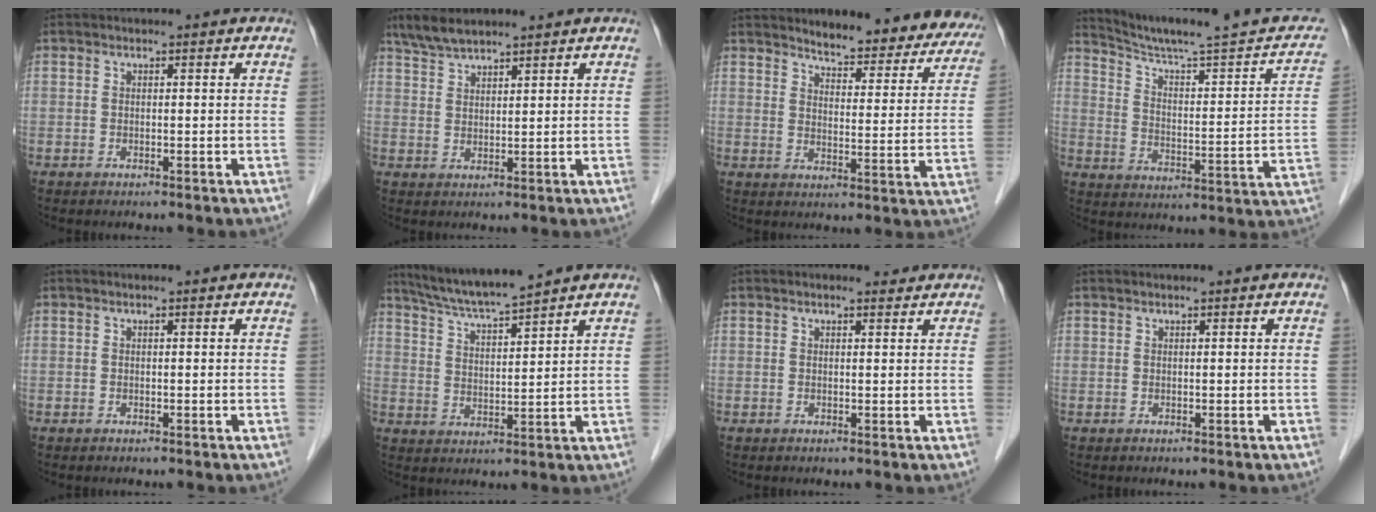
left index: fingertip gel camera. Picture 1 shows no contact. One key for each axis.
{"total": 4.8, "fx": 4.3, "fy": 0.8, "fz": 2.1, "tx": -0.051, "ty": 0.016, "tz": 0.089}
{"total": 17.1, "fx": 15.8, "fy": 4.1, "fz": 5.1, "tx": -0.030, "ty": -0.037, "tz": 0.175}
{"total": 20.2, "fx": 17.7, "fy": 1.9, "fz": 9.5, "tx": -0.132, "ty": -0.016, "tz": 0.242}
{"total": 0.0}
{"total": 8.4, "fx": 7.7, "fy": -1.0, "fz": 3.4, "tx": -0.064, "ty": 0.007, "tz": 0.145}
{"total": 1.6, "fx": 1.4, "fy": 0.6, "fz": 0.5, "tx": -0.013, "ty": 0.005, "tz": 0.018}
{"total": 0.0}